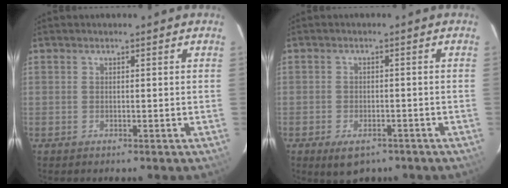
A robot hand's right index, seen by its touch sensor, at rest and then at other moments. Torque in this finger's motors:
{"motor_torque": [0.63, -0.52, 0.06, 0.00]}